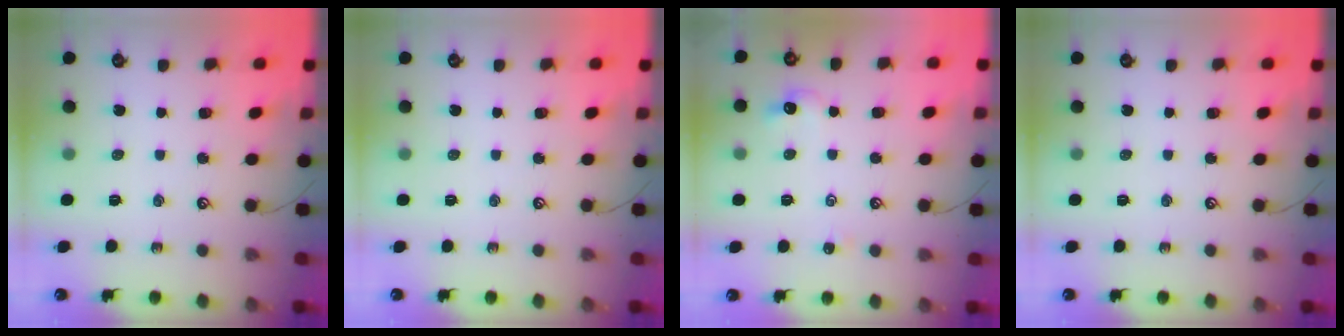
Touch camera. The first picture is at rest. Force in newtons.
{"total": 0.0}
{"total": 2.7, "press": 2.6, "slide": 0.5}
{"total": 0.0}